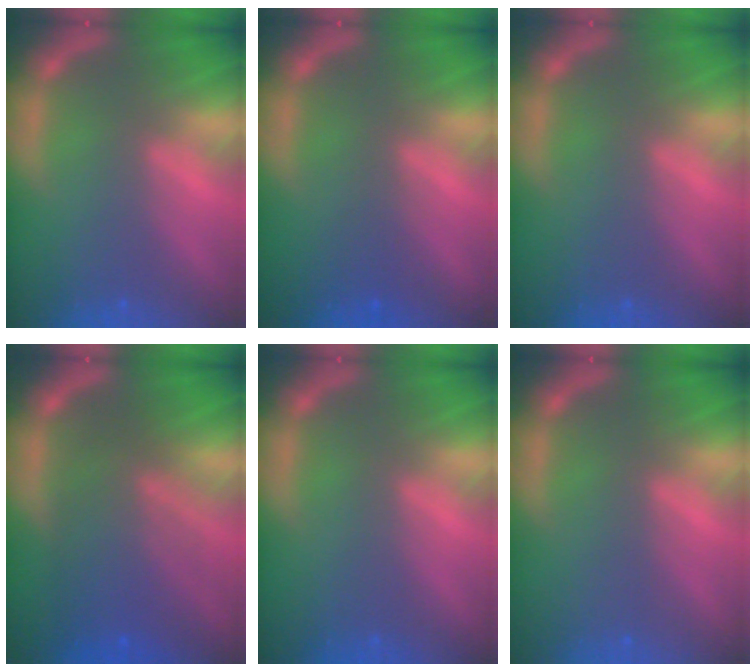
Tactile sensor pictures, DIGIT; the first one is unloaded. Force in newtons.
{"total": 1.5}
{"total": 0.0}
{"total": 8.0}
{"total": 0.0}
{"total": 0.0}